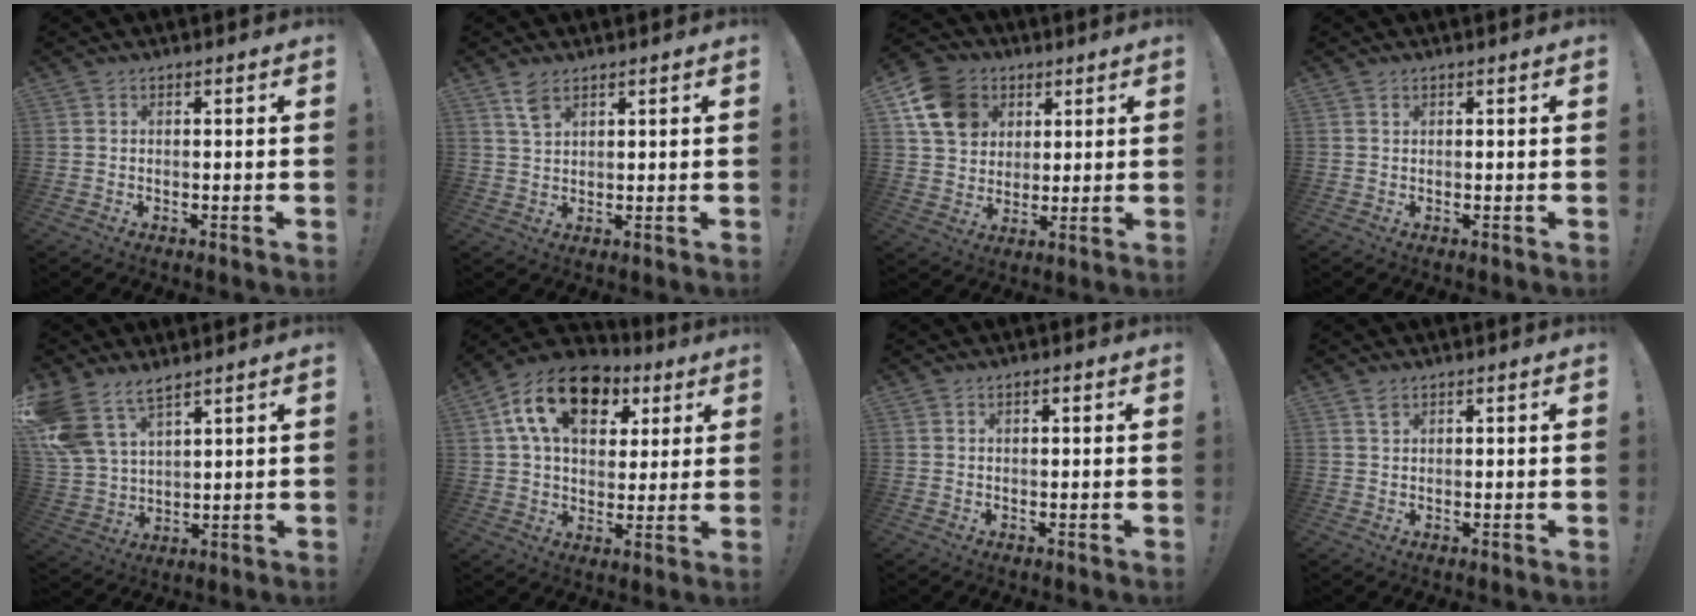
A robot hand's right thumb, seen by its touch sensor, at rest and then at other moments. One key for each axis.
{"total": 4.6, "fx": 2.9, "fy": 1.9, "fz": 3.0, "tx": -0.050, "ty": -0.012, "tz": 0.053}
{"total": 13.9, "fx": 5.7, "fy": 11.1, "fz": 6.0, "tx": -0.092, "ty": -0.018, "tz": 0.117}
{"total": 0.6, "fx": 0.4, "fy": 0.4, "fz": 0.2, "tx": 0.003, "ty": -0.003, "tz": 0.007}
{"total": 12.1, "fx": 8.8, "fy": 5.7, "fz": 5.9, "tx": -0.137, "ty": -0.051, "tz": 0.172}
{"total": 17.6, "fx": 8.0, "fy": 11.0, "fz": 11.1, "tx": -0.180, "ty": -0.028, "tz": 0.145}
{"total": 0.8, "fx": 0.3, "fy": 0.4, "fz": 0.6, "tx": -0.015, "ty": 0.003, "tz": 0.006}
{"total": 1.7, "fx": 1.2, "fy": 0.8, "fz": 0.9, "tx": -0.004, "ty": -0.006, "tz": 0.020}